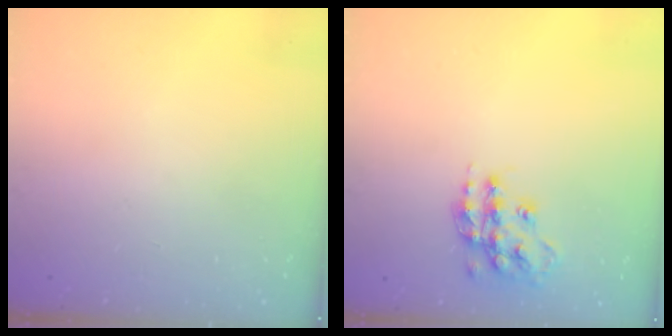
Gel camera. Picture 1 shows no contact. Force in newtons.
{"total": 15.0, "press": 15.0, "slide": 1.0}